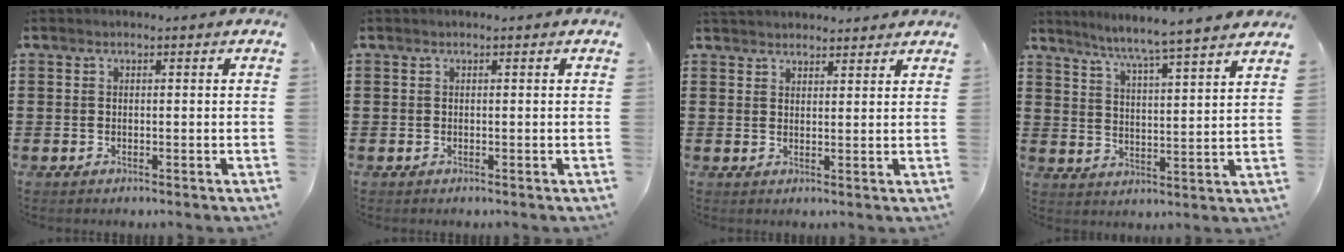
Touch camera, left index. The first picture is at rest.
{"total": 0.0}
{"total": 2.7, "force": [2.7, 0.4, 0.1], "torque": [-0.009, -0.002, 0.052]}
{"total": 5.4, "force": [4.9, -1.4, 1.7], "torque": [-0.055, -0.040, 0.078]}